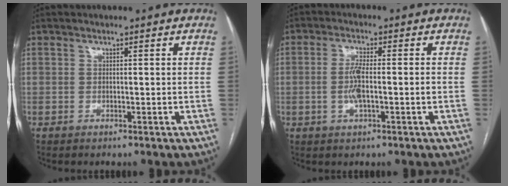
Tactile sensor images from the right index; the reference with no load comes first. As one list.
[{"total": 4.7, "force": [-0.9, 0.7, 4.5], "torque": [-0.097, 0.002, -0.016]}]